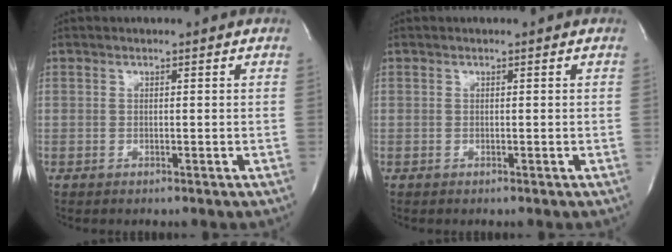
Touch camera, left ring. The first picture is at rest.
{"total": 0.0}